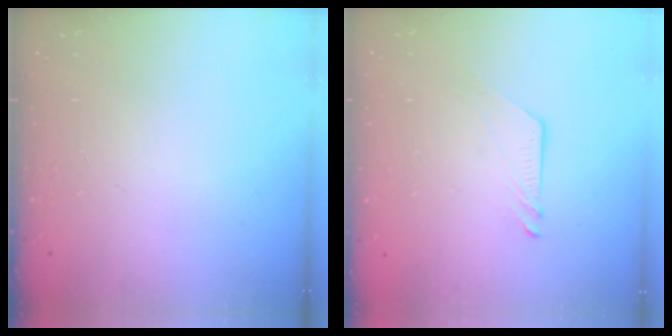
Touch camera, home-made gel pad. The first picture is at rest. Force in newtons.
{"total": 5.1, "press": 5.1, "slide": 0.5}